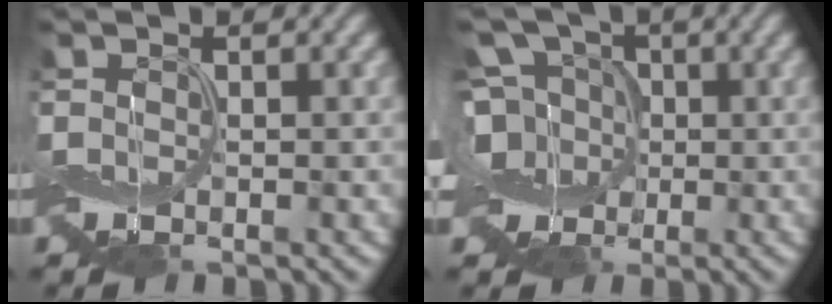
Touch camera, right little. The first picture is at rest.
{"total": 8.3, "force": [0.3, 7.2, 4.1], "torque": [-0.080, 0.031, -0.044]}